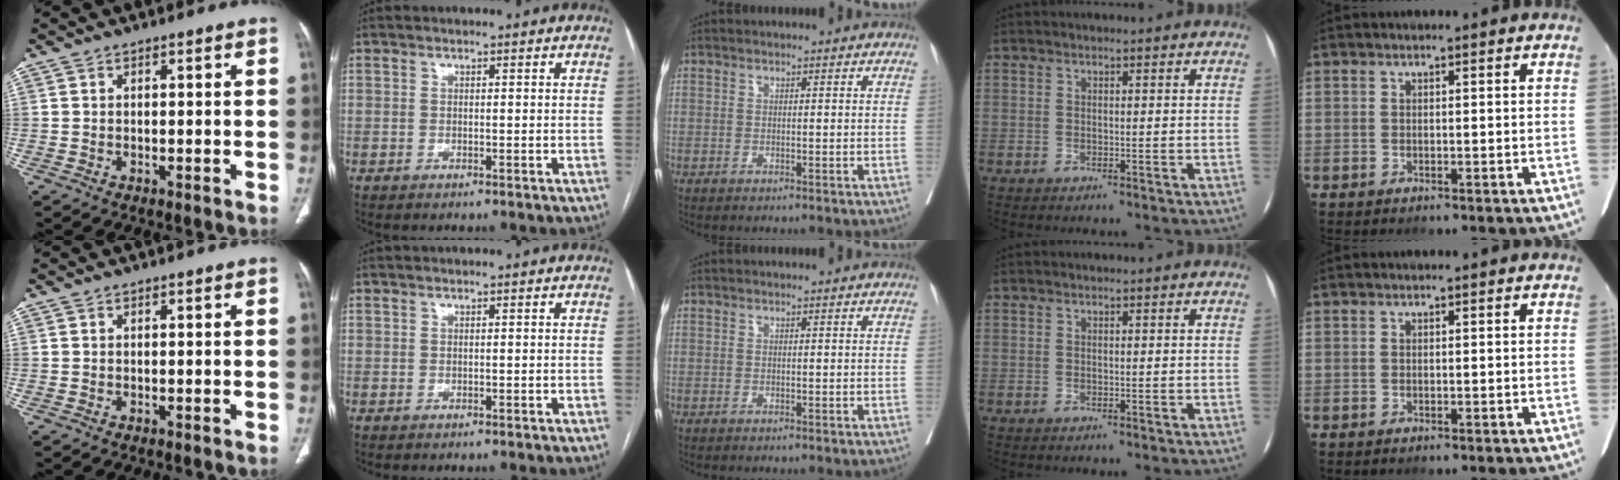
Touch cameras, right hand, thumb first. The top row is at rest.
{}